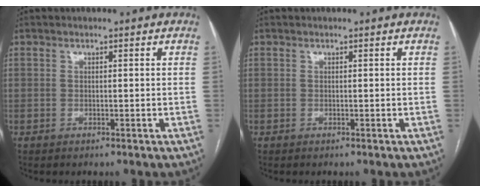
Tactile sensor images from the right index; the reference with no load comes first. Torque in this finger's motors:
{"motor_torque": [0.00, 0.00, 0.00, 0.01]}